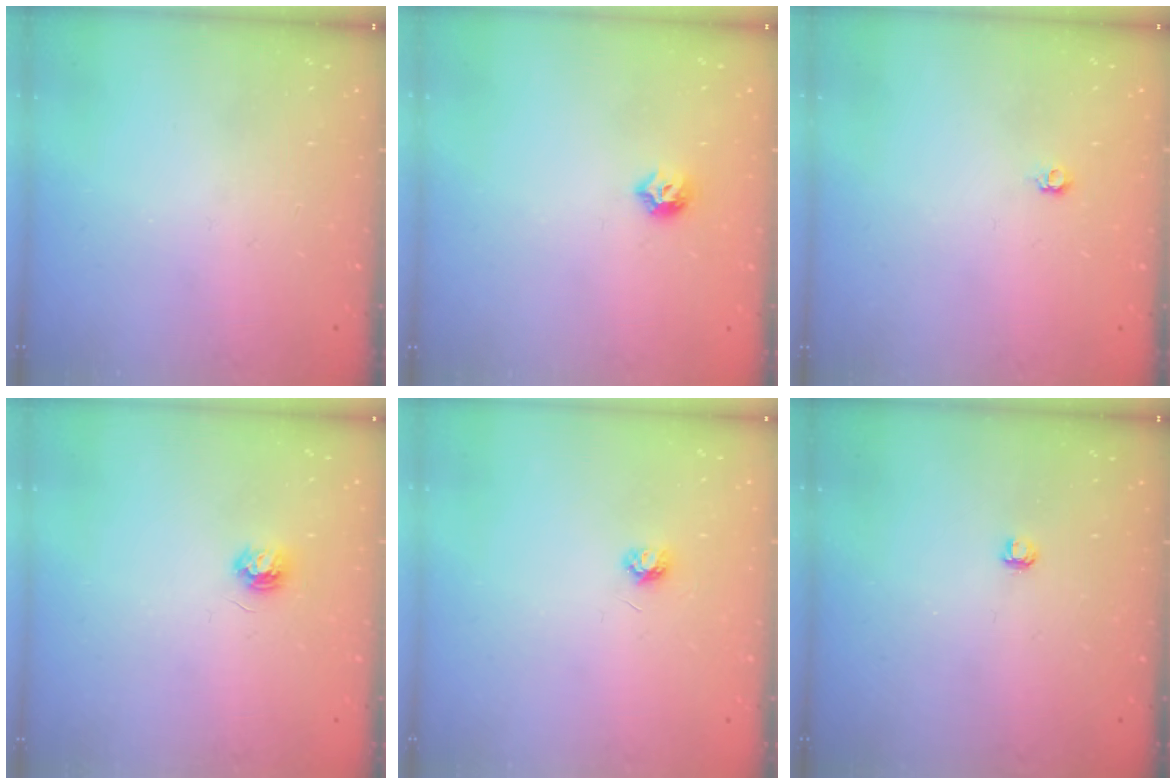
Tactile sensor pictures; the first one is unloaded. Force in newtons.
{"total": 6.4, "press": 6.3, "slide": 0.9}
{"total": 3.5, "press": 3.5, "slide": 0.4}
{"total": 3.7, "press": 3.7, "slide": 0.4}
{"total": 3.5, "press": 3.4, "slide": 0.3}
{"total": 2.8, "press": 2.8, "slide": 0.3}